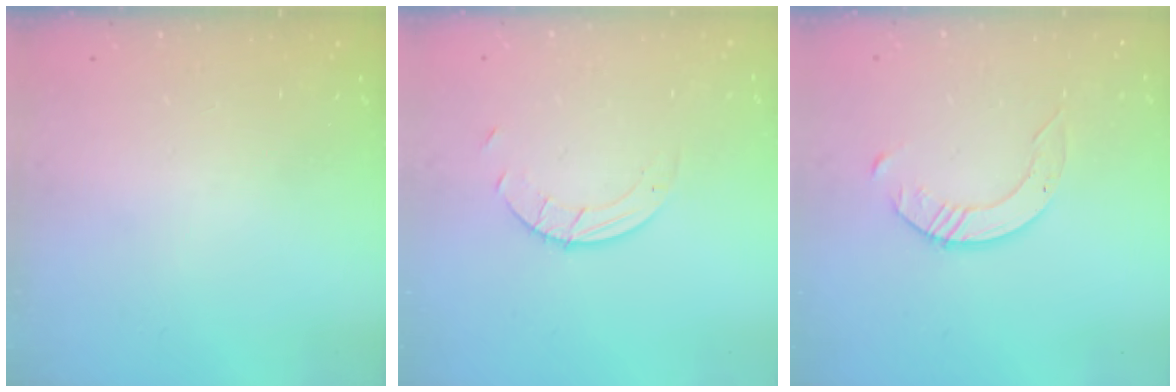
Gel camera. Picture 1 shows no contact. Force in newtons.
{"total": 2.5, "press": 2.5, "slide": 0.2}
{"total": 3.4, "press": 3.3, "slide": 0.4}